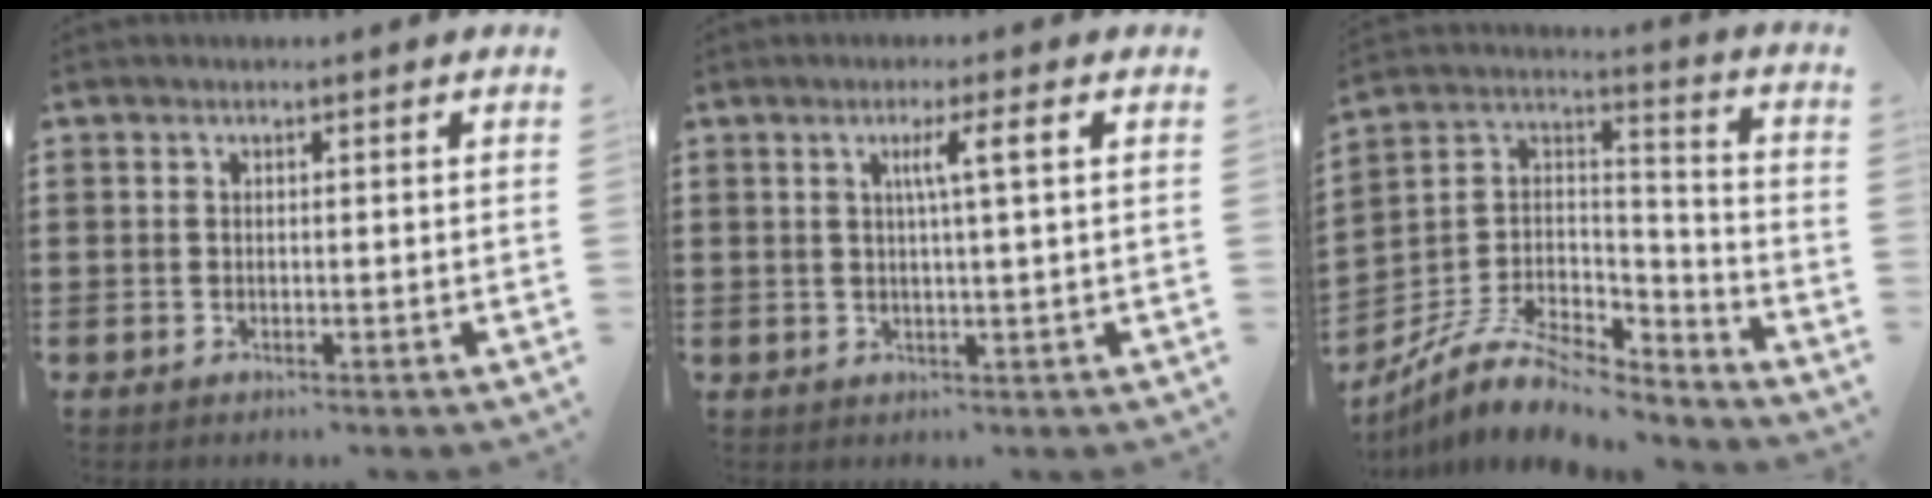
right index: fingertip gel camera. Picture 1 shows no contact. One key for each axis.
{"total": 3.9, "fx": 0.9, "fy": -0.3, "fz": 3.8, "tx": -0.073, "ty": 0.000, "tz": 0.009}
{"total": 8.8, "fx": -7.0, "fy": 3.4, "fz": 4.2, "tx": -0.095, "ty": 0.009, "tz": -0.137}